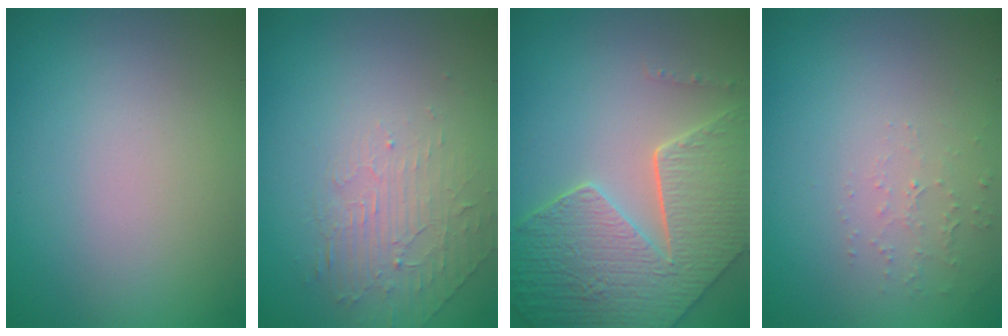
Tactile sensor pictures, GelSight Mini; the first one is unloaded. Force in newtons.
{"total": 2.0, "press": 0.9, "slide": 1.8}
{"total": 8.8, "press": 6.3, "slide": 6.2}
{"total": 1.3, "press": 1.3, "slide": 0.4}